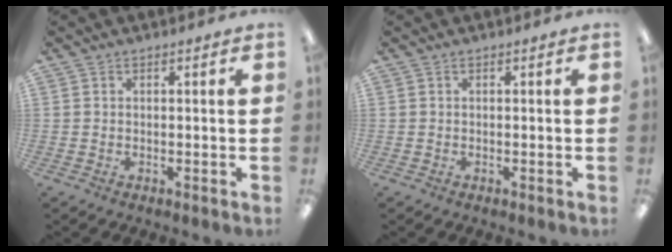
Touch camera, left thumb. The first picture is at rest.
{"total": 0.0}